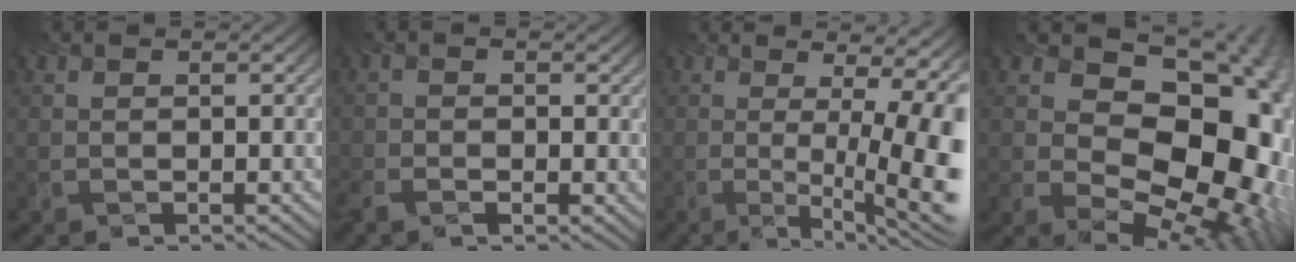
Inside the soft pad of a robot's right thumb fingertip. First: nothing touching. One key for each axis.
{"total": 1.6, "fx": -1.1, "fy": 1.1, "fz": 0.1, "tx": -0.009, "ty": -0.002, "tz": -0.021}
{"total": 12.4, "fx": 0.2, "fy": 3.7, "fz": 11.9, "tx": -0.139, "ty": 0.027, "tz": 0.013}
{"total": 16.4, "fx": 1.4, "fy": 11.8, "fz": 11.3, "tx": -0.128, "ty": 0.001, "tz": 0.032}